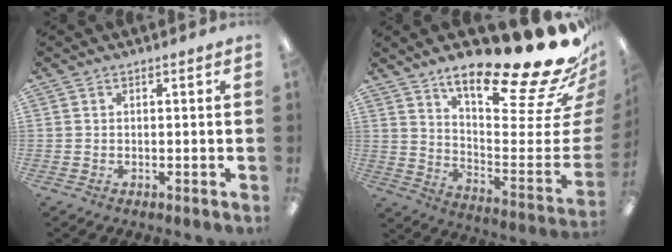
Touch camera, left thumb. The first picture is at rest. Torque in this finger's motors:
{"motor_torque": [2.35, 2.32, 0.96, -1.80, 0.08]}